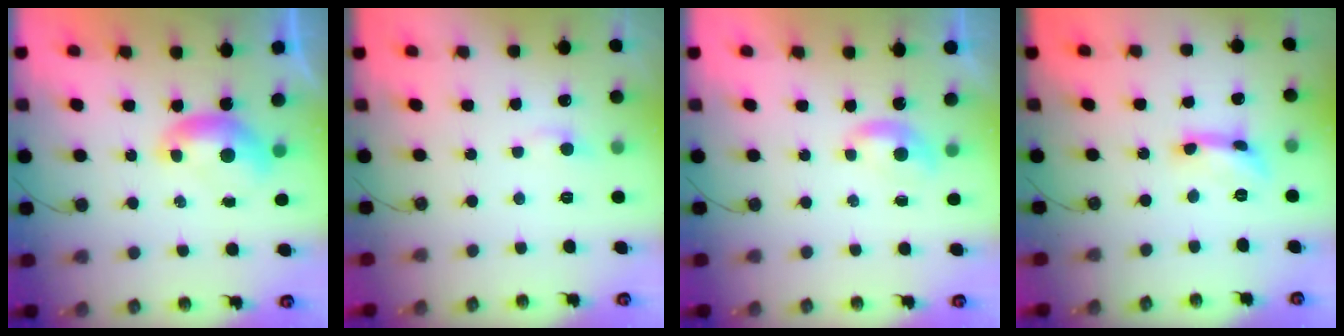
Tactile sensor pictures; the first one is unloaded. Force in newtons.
{"total": 1.1, "press": 1.0, "slide": 0.4}
{"total": 1.6, "press": 1.5, "slide": 0.5}
{"total": 3.4, "press": 3.4, "slide": 0.2}